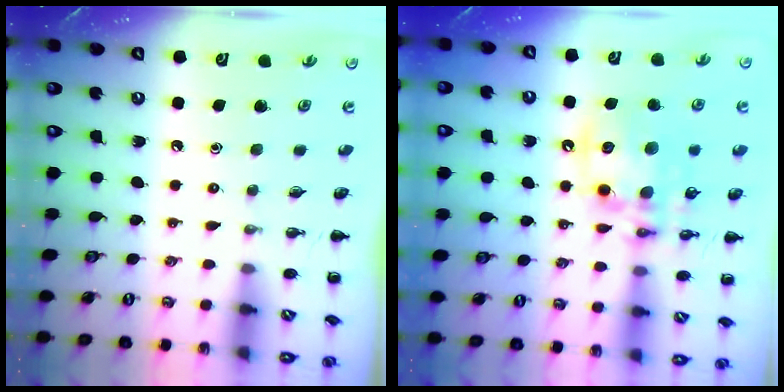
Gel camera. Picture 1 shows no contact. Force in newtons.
{"total": 13.4, "press": 13.1, "slide": 2.9}